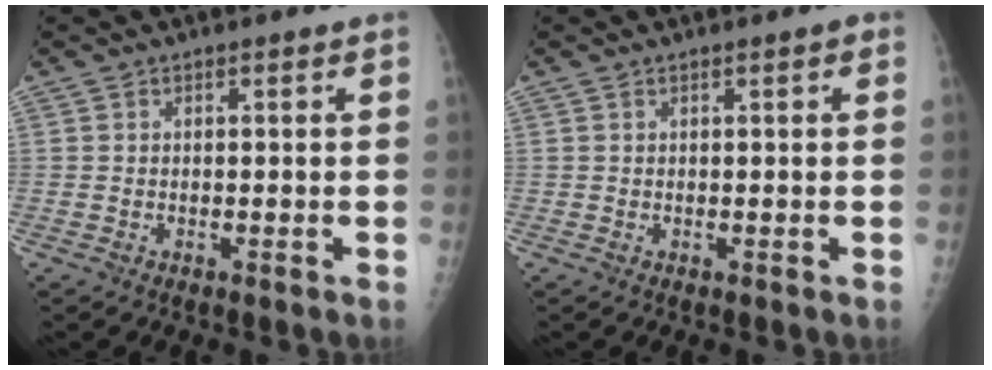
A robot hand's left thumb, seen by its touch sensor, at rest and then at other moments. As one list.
[{"total": 0.6, "force": [0.2, 0.1, 0.6], "torque": [-0.010, 0.002, 0.000]}]